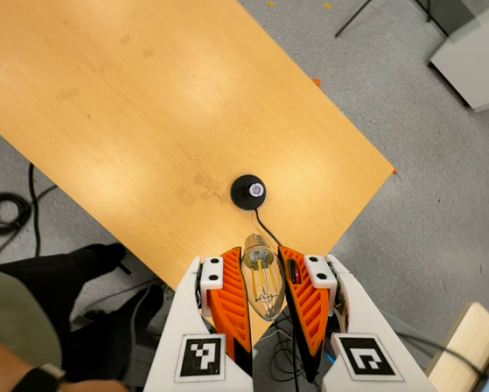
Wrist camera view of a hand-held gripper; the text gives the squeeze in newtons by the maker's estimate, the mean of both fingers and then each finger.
{"total": 19.0, "left": 20.4, "right": 17.5}